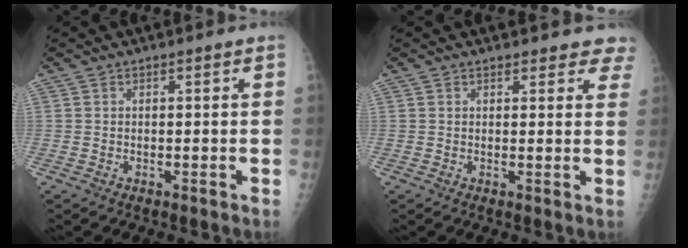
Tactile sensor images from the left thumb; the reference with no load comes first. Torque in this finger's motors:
{"motor_torque": [0.07, 0.10, -0.23, -0.27, 0.03]}